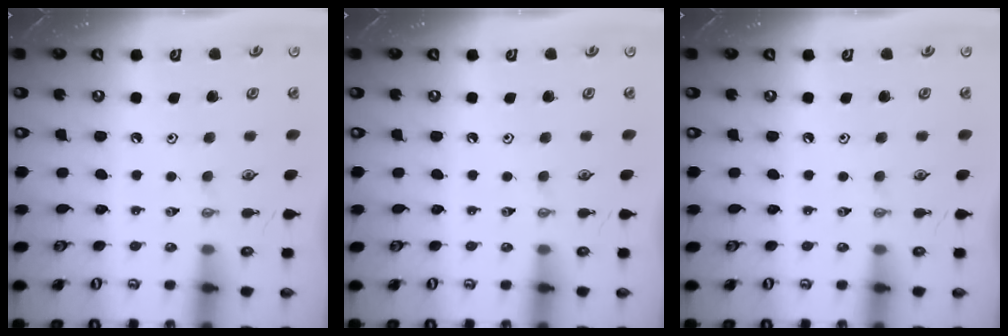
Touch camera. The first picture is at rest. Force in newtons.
{"total": 0.0}
{"total": 0.0}